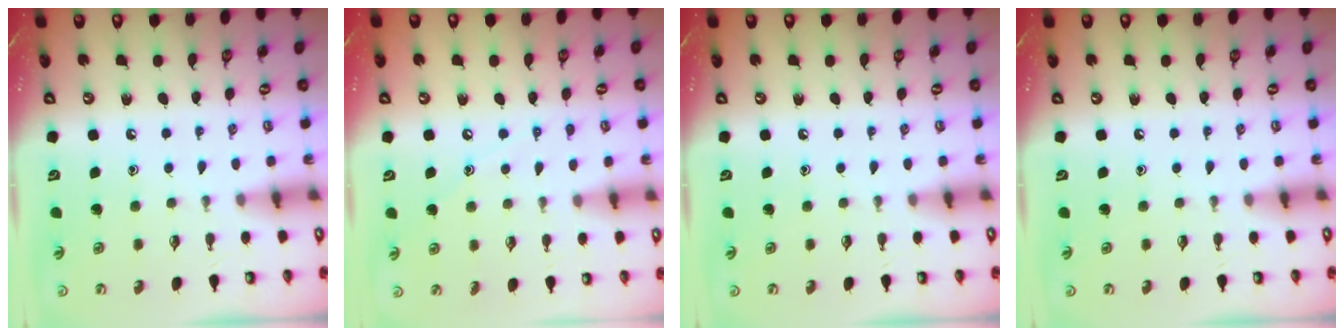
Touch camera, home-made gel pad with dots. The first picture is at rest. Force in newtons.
{"total": 6.0, "press": 6.0, "slide": 0.7}
{"total": 0.0}
{"total": 0.0}